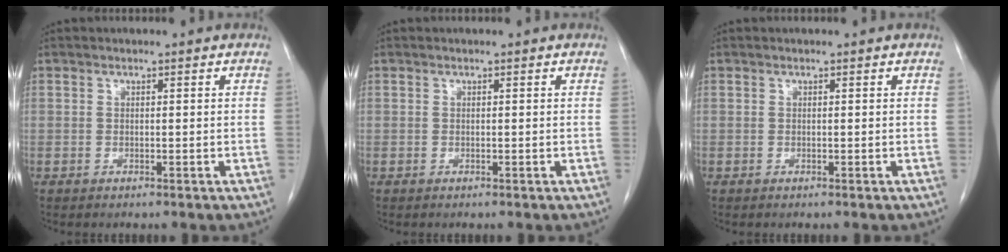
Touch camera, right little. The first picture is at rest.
{"total": 0.0}
{"total": 0.0}